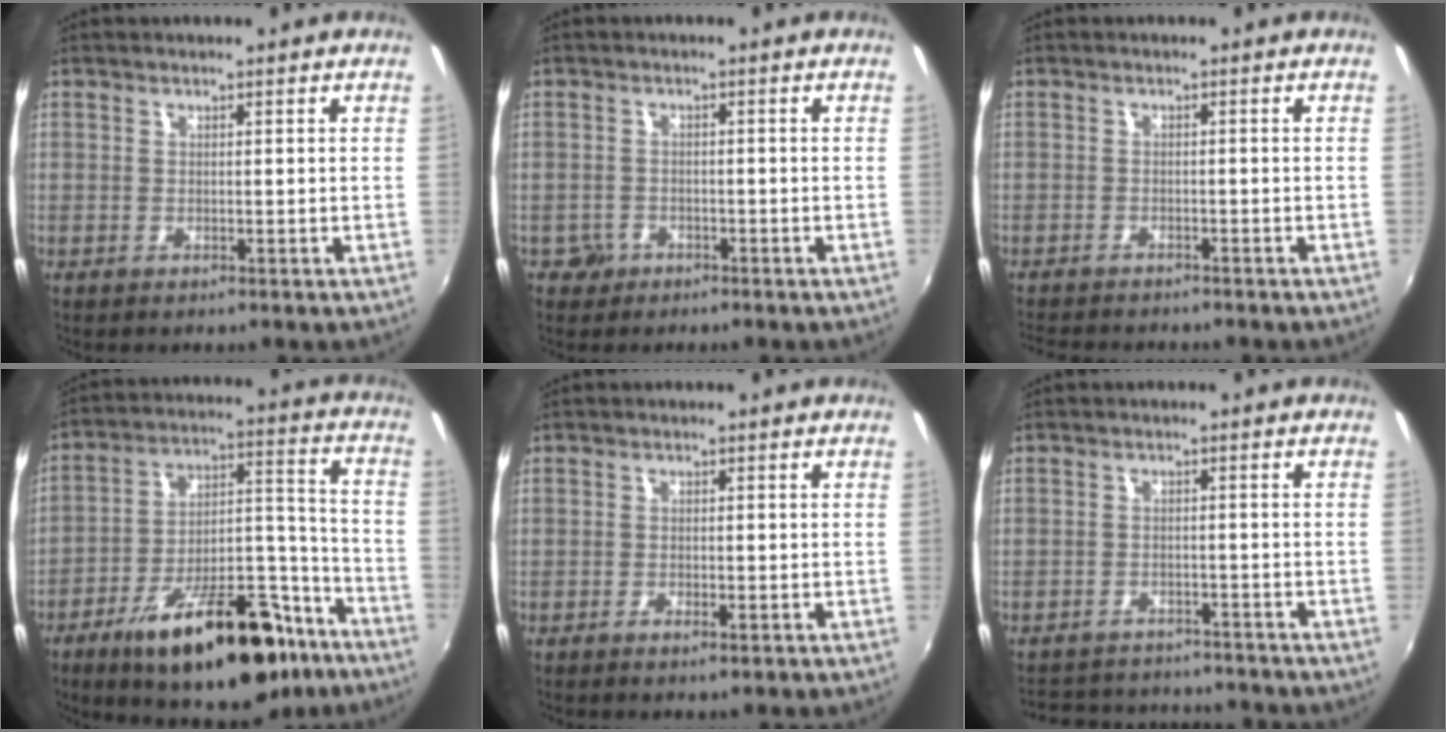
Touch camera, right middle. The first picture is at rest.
{"total": 2.7, "force": [-1.6, 2.1, 0.3], "torque": [-0.012, 0.002, -0.028]}
{"total": 7.6, "force": [-6.9, 1.5, 2.8], "torque": [-0.069, -0.017, -0.106]}
{"total": 26.4, "force": [-16.9, 10.6, 17.3], "torque": [-0.262, 0.023, -0.243]}
{"total": 2.2, "force": [-1.3, 0.8, 1.5], "torque": [-0.032, -0.003, -0.023]}
{"total": 12.2, "force": [-11.1, 3.6, 3.6], "torque": [-0.087, 0.009, -0.156]}